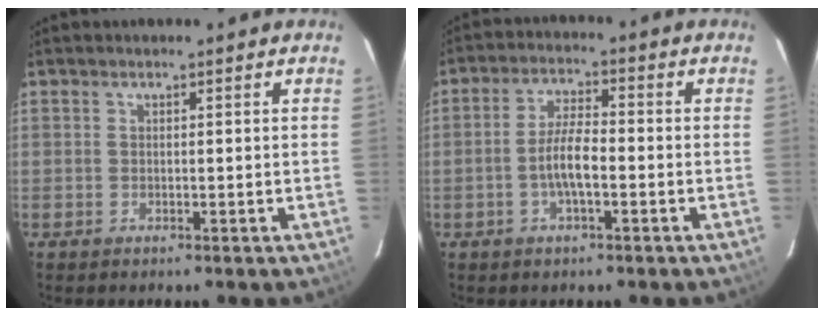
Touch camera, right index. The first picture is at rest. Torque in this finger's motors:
{"motor_torque": [1.08, -0.53, 0.59, 0.12]}